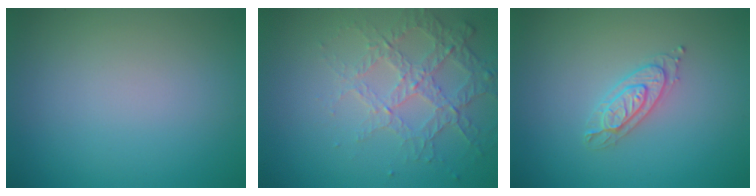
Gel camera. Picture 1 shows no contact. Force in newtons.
{"total": 4.2, "press": 3.0, "slide": 2.9}
{"total": 2.2, "press": 2.2, "slide": 0.3}